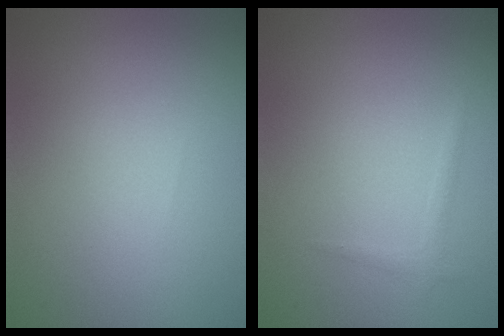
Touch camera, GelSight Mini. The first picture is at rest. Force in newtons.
{"total": 0.7, "press": 0.7, "slide": 0.1}